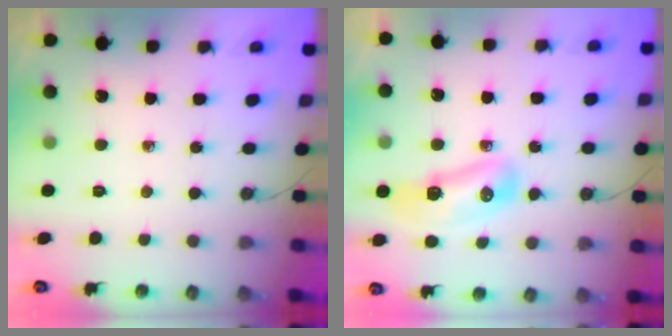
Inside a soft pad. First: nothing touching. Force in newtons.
{"total": 12.7, "press": 11.2, "slide": 6.0}